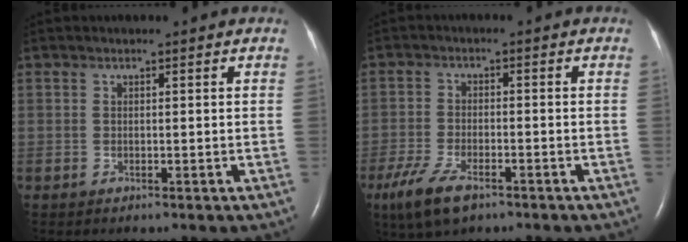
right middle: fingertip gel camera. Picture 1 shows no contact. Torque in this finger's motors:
{"motor_torque": [0.79, -0.81, 0.10, 0.05]}